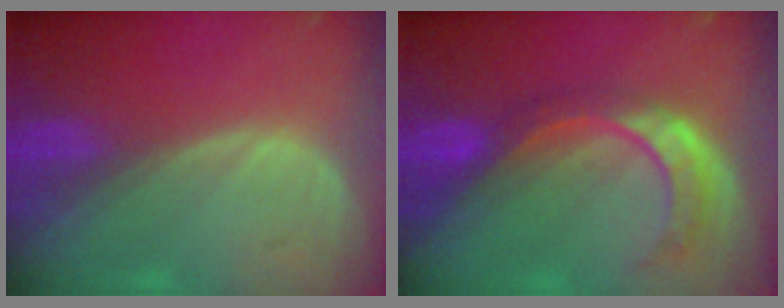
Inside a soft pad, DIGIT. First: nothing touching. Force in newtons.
{"total": 8.6, "press": 7.2, "slide": 4.5}